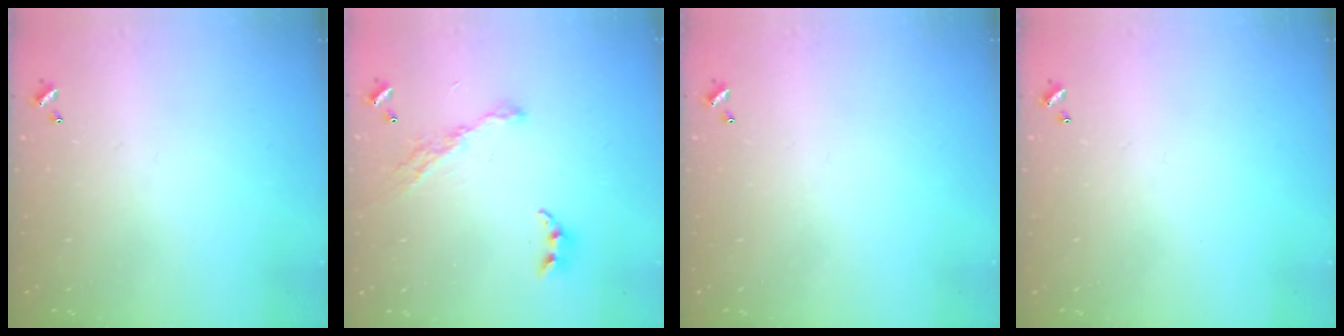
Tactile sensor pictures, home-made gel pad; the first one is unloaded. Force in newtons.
{"total": 10.4, "press": 10.3, "slide": 1.2}
{"total": 0.0}
{"total": 0.0}